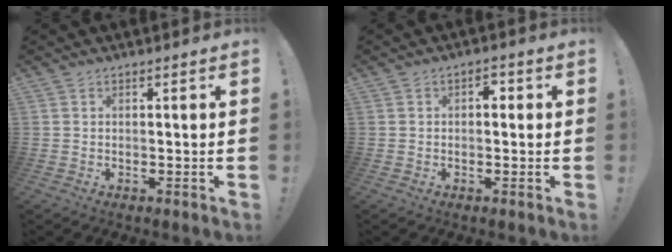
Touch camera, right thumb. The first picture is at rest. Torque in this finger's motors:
{"motor_torque": [0.44, 0.68, 0.22, -0.04, 0.00]}